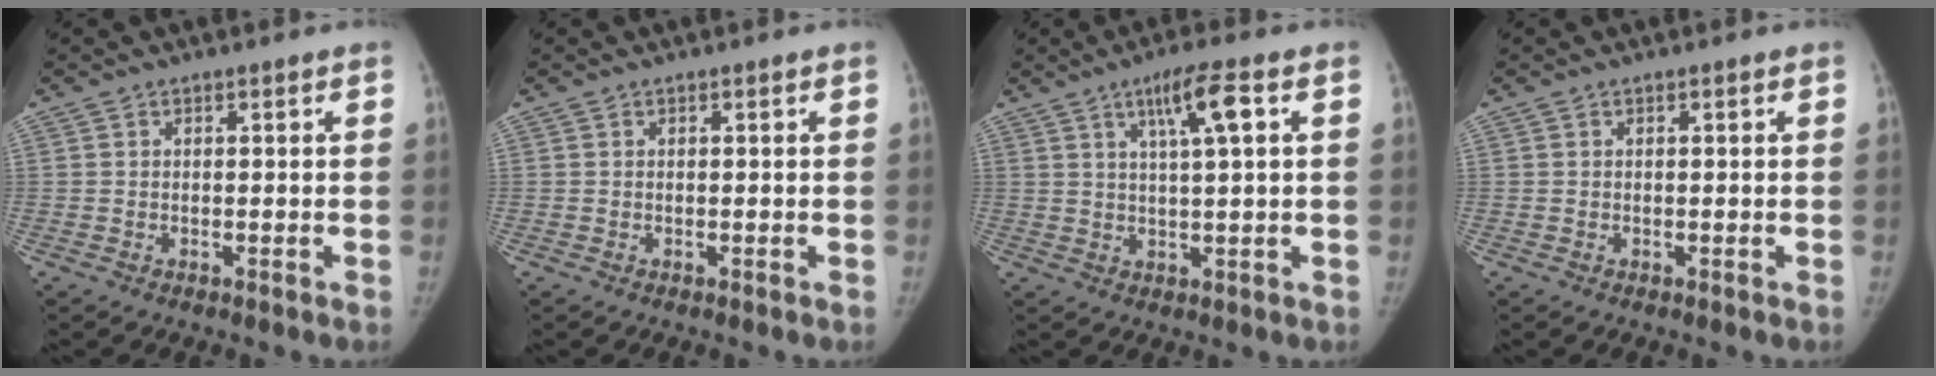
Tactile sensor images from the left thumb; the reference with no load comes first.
{"total": 0.0}
{"total": 7.2, "force": [2.7, 0.6, 6.6], "torque": [-0.119, -0.001, 0.048]}
{"total": 0.0}